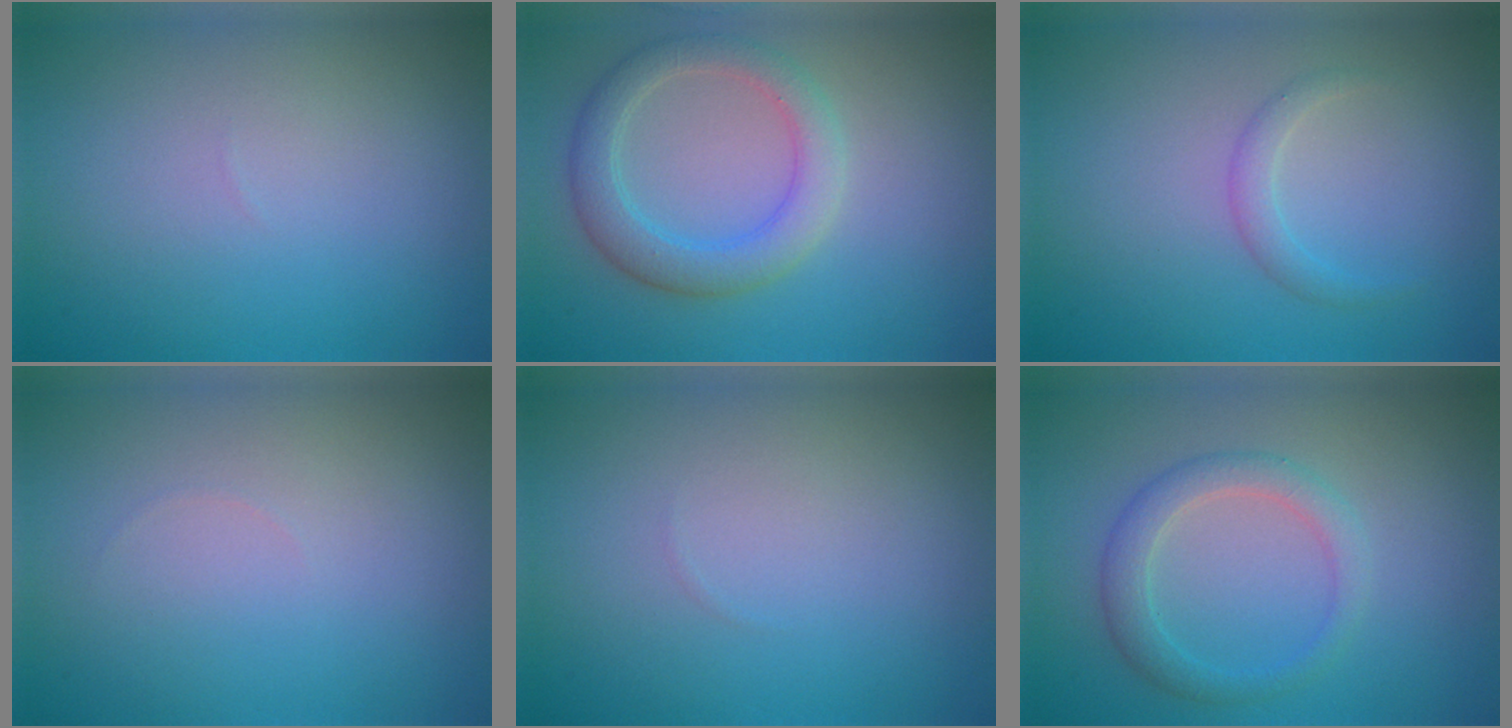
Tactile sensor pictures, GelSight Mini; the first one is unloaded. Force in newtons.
{"total": 3.8, "press": 3.8, "slide": 0.3}
{"total": 0.9, "press": 0.9, "slide": 0.0}
{"total": 0.0}
{"total": 0.0}
{"total": 2.6, "press": 2.6, "slide": 0.2}